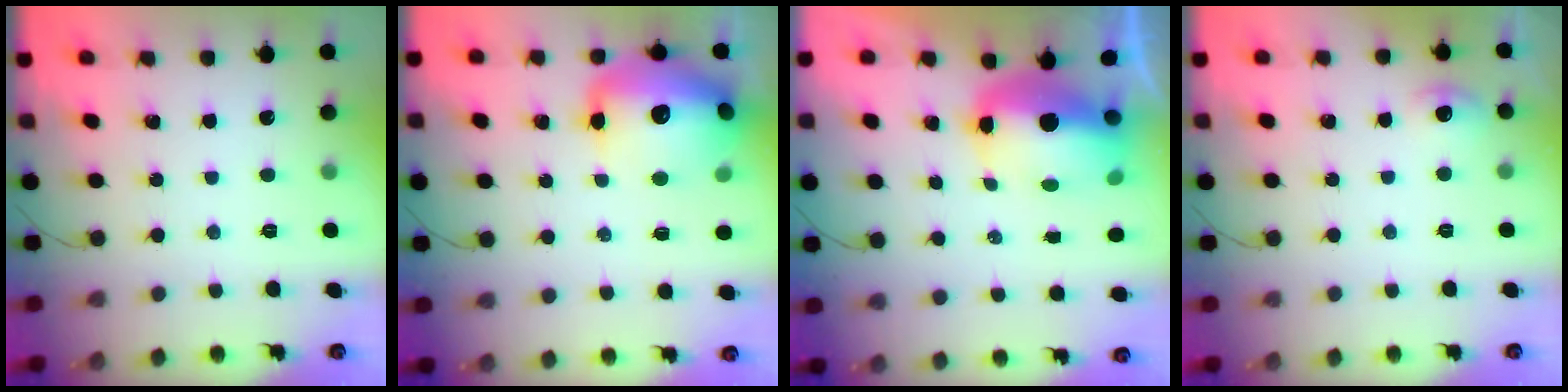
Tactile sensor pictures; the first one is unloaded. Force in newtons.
{"total": 20.4, "press": 19.4, "slide": 6.3}
{"total": 13.6, "press": 13.4, "slide": 2.8}
{"total": 5.1, "press": 4.7, "slide": 1.8}